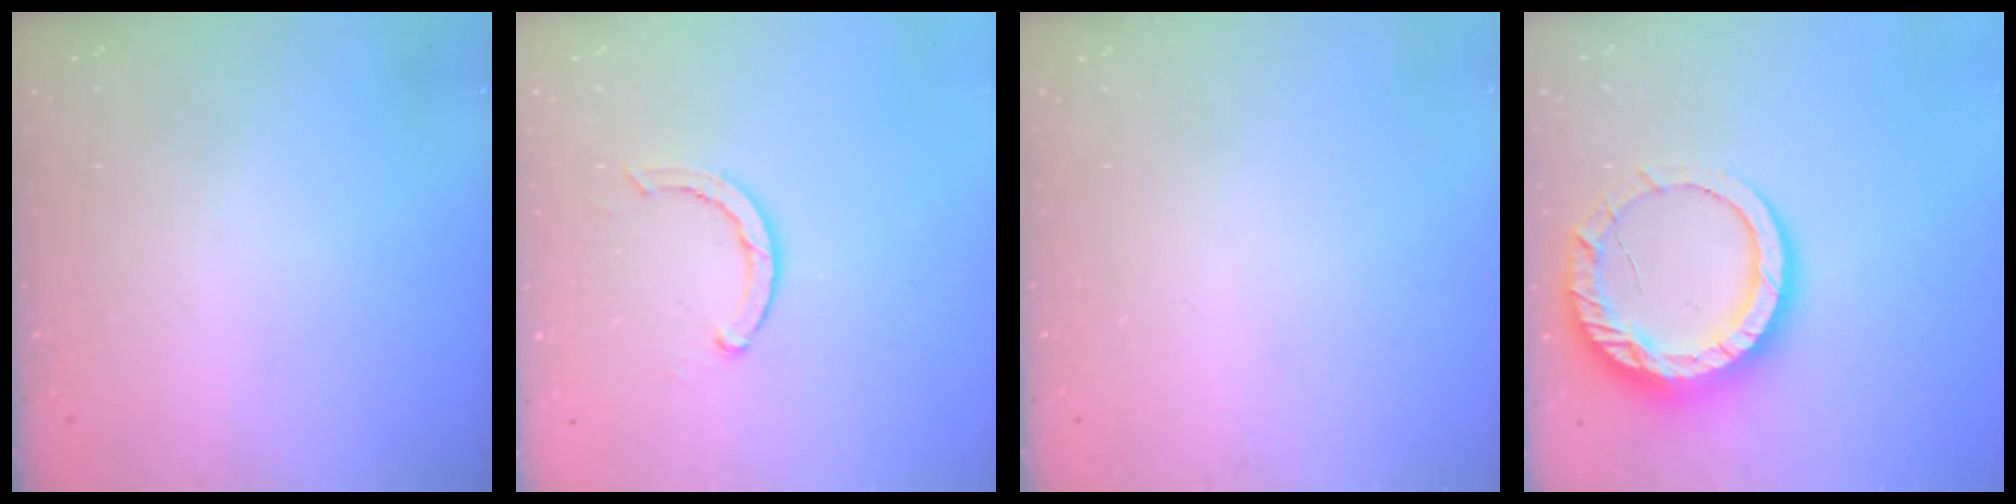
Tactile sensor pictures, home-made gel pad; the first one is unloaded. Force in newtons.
{"total": 2.6, "press": 2.5, "slide": 0.4}
{"total": 0.0}
{"total": 14.3, "press": 14.3, "slide": 1.3}